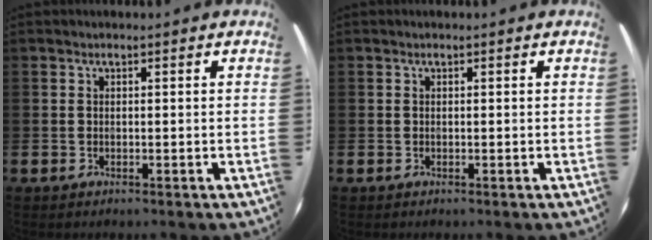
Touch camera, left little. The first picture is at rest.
{"total": 0.0}